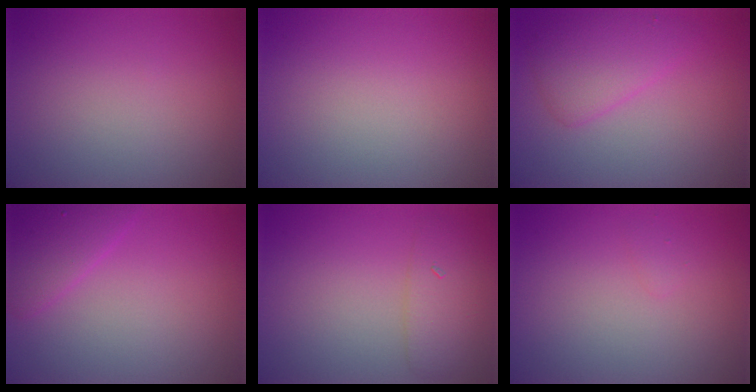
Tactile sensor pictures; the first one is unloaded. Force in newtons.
{"total": 0.0}
{"total": 3.4, "press": 3.4, "slide": 0.1}
{"total": 2.6, "press": 2.6, "slide": 0.2}
{"total": 2.7, "press": 2.7, "slide": 0.1}
{"total": 0.5, "press": 0.5, "slide": 0.1}